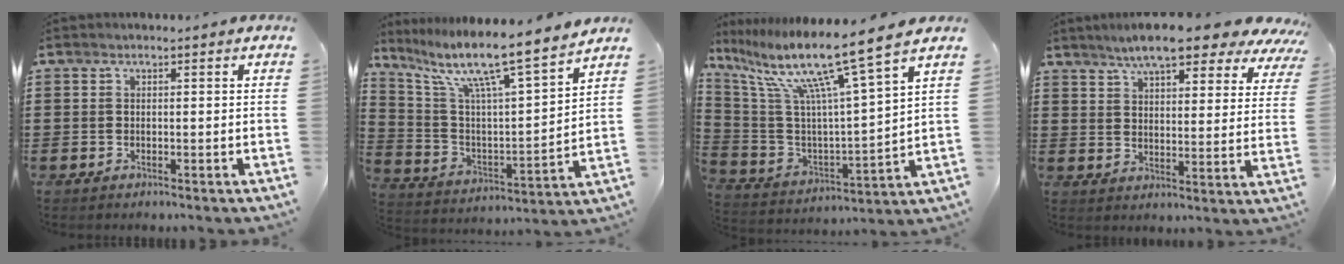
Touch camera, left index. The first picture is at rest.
{"total": 10.7, "force": [8.4, 0.4, 6.5], "torque": [-0.151, -0.064, 0.130]}
{"total": 13.3, "force": [9.3, 0.0, 9.5], "torque": [-0.206, -0.064, 0.145]}
{"total": 7.3, "force": [6.7, 1.0, 2.9], "torque": [-0.078, -0.028, 0.114]}